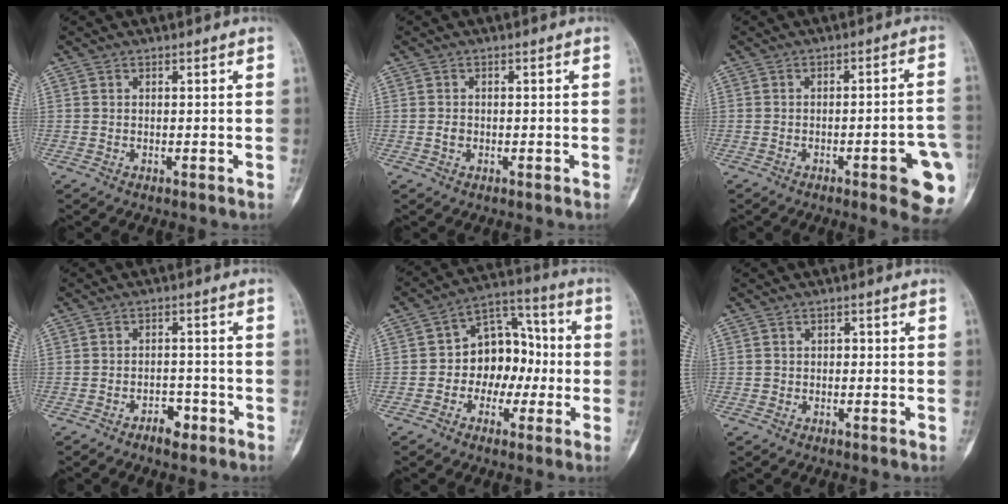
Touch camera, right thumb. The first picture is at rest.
{"total": 1.1, "force": [-0.3, 0.9, 0.6], "torque": [-0.009, 0.003, -0.005]}
{"total": 11.7, "force": [-4.2, 2.4, 10.7], "torque": [-0.104, 0.018, -0.047]}
{"total": 3.4, "force": [-2.4, 1.6, 1.8], "torque": [-0.014, 0.018, -0.038]}
{"total": 11.9, "force": [-1.5, 9.0, 7.7], "torque": [-0.071, 0.046, -0.037]}
{"total": 1.0, "force": [-0.3, 0.8, 0.4], "torque": [0.006, 0.004, -0.008]}